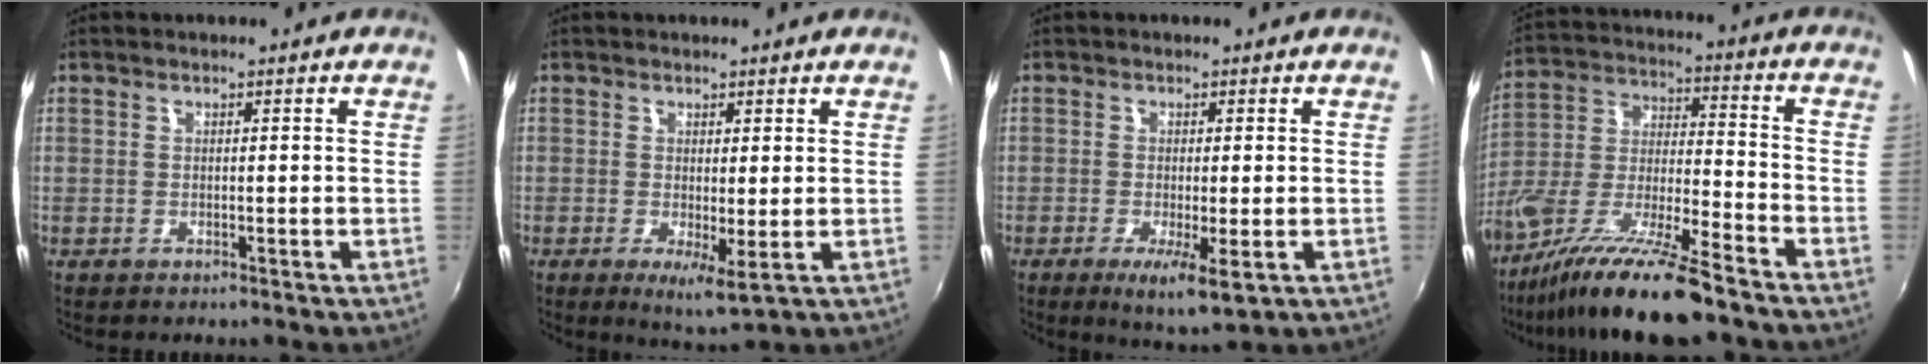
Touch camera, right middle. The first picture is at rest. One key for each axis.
{"total": 4.1, "fx": -0.2, "fy": 0.8, "fz": 4.0, "tx": -0.066, "ty": -0.012, "tz": 0.002}
{"total": 5.9, "fx": -2.2, "fy": 1.0, "fz": 5.4, "tx": -0.103, "ty": -0.019, "tz": -0.032}
{"total": 18.0, "fx": -13.5, "fy": 2.2, "fz": 11.7, "tx": -0.230, "ty": -0.022, "tz": -0.249}